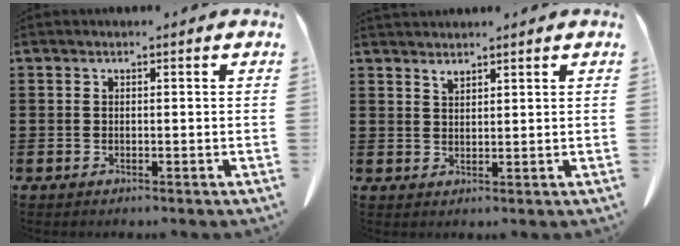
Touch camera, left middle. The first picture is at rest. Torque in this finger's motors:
{"motor_torque": [0.10, 0.06, 0.02, 0.01]}